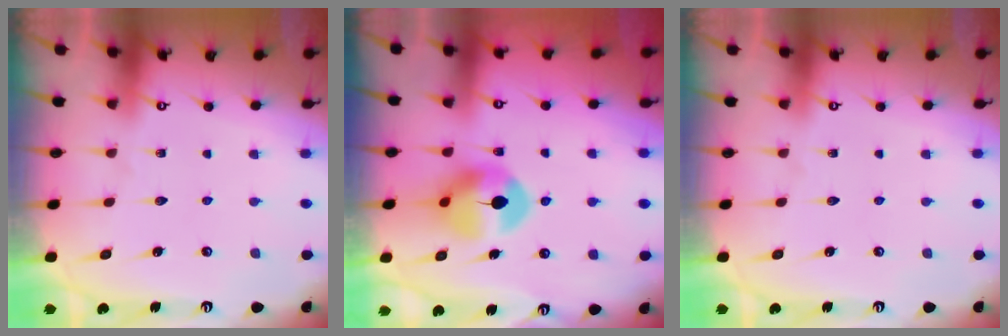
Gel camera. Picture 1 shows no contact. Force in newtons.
{"total": 8.5, "press": 8.5, "slide": 0.2}
{"total": 0.0}